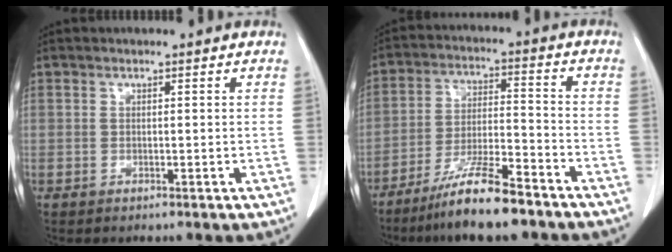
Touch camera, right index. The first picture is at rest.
{"total": 11.2, "force": [-8.7, 0.9, 7.1], "torque": [-0.130, -0.018, -0.158]}